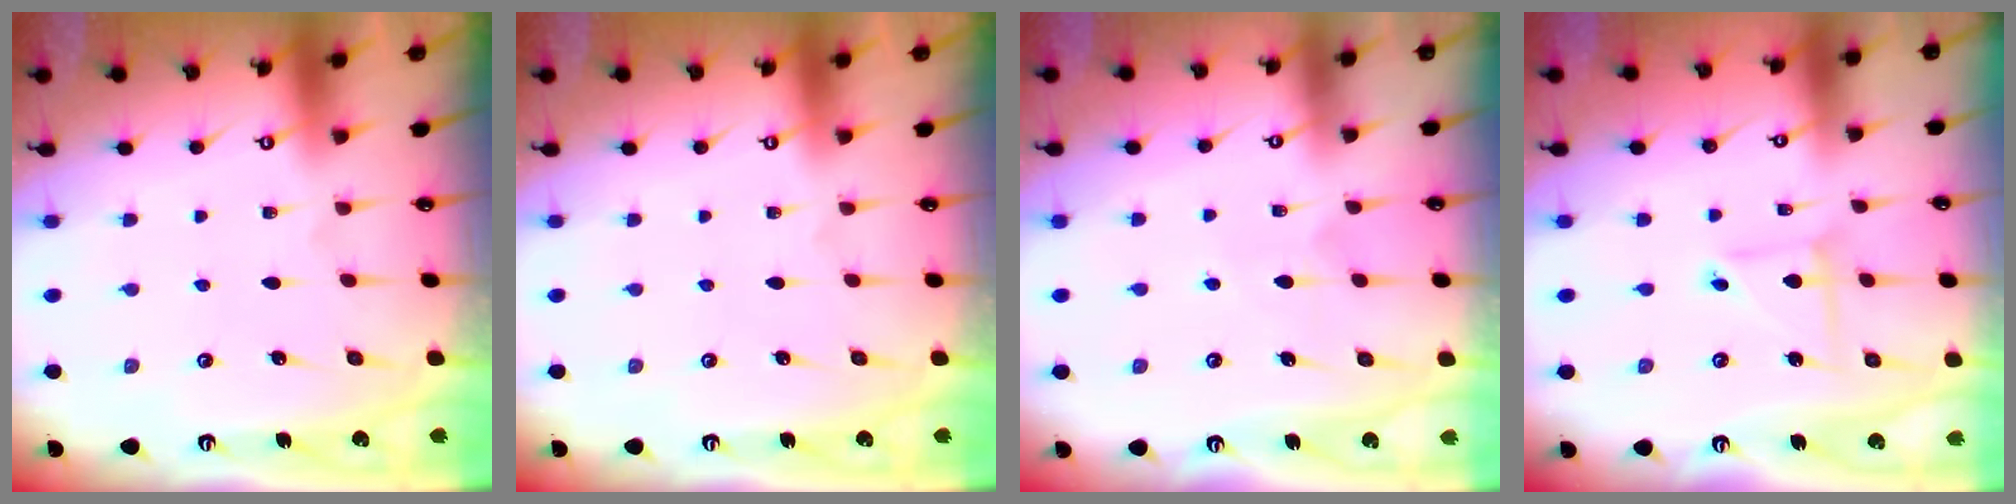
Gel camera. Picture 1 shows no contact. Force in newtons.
{"total": 0.0}
{"total": 5.7, "press": 5.7, "slide": 0.5}
{"total": 3.1, "press": 3.0, "slide": 0.3}